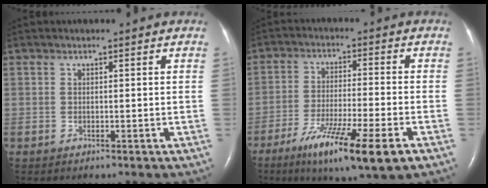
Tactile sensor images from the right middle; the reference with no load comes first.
{"total": 13.0, "force": [-7.3, 0.5, 10.8], "torque": [-0.188, -0.035, -0.119]}